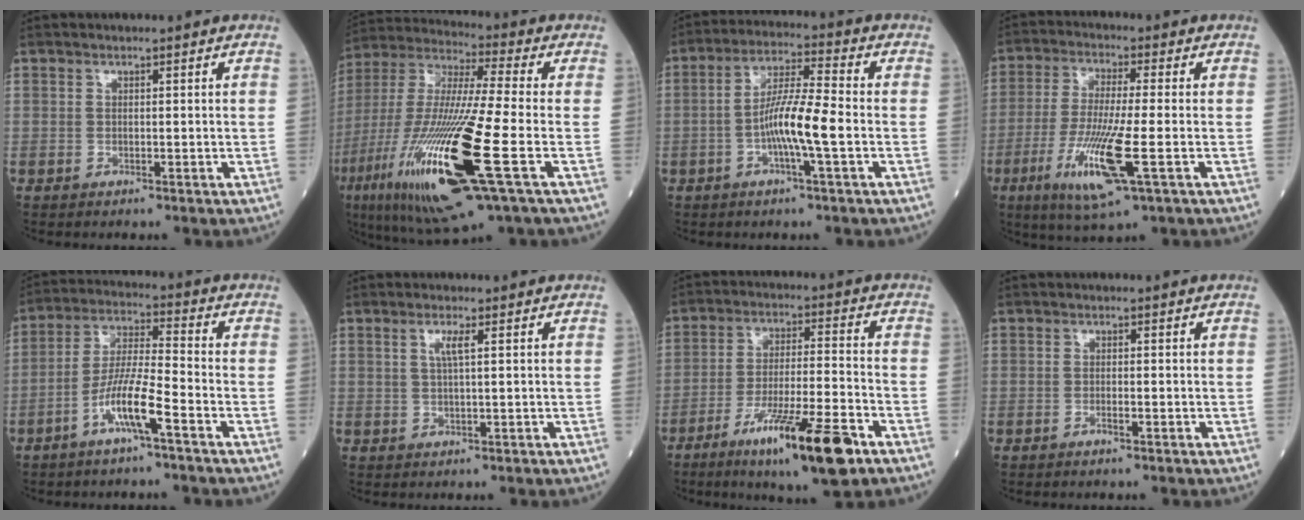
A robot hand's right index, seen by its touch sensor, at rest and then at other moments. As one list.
[{"total": 25.6, "force": [-8.4, 2.5, 24.1], "torque": [-0.529, -0.053, -0.153]}, {"total": 9.6, "force": [-2.2, 0.2, 9.3], "torque": [-0.179, 0.007, -0.049]}, {"total": 12.0, "force": [-4.1, 0.6, 11.2], "torque": [-0.232, -0.028, -0.076]}, {"total": 8.4, "force": [-4.3, 0.3, 7.1], "torque": [-0.139, 0.004, -0.087]}, {"total": 2.2, "force": [0.8, -0.1, 2.1], "torque": [-0.048, 0.001, 0.015]}, {"total": 15.6, "force": [-8.9, 1.2, 12.7], "torque": [-0.211, -0.031, -0.148]}, {"total": 1.0, "force": [-0.6, 0.1, 0.9], "torque": [-0.019, -0.001, -0.010]}]